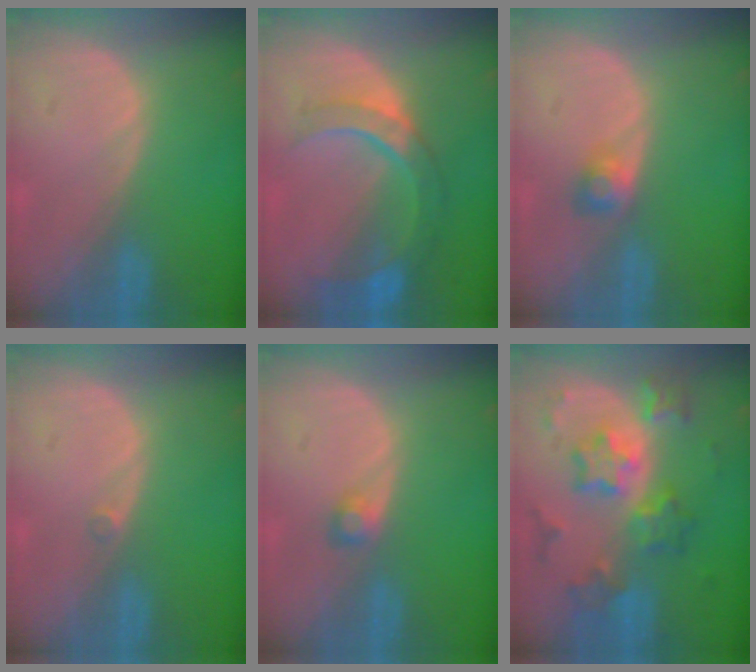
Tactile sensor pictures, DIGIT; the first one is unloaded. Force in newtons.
{"total": 8.9, "press": 7.8, "slide": 4.1}
{"total": 2.5, "press": 2.4, "slide": 0.7}
{"total": 0.7, "press": 0.6, "slide": 0.3}
{"total": 1.8, "press": 1.7, "slide": 0.3}
{"total": 9.1, "press": 9.1, "slide": 0.8}